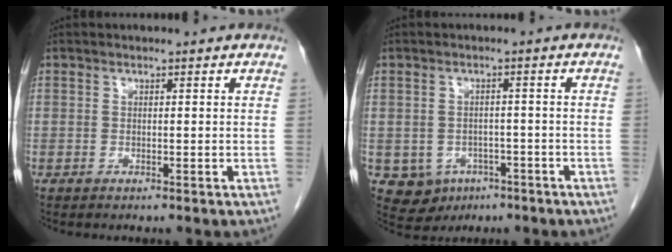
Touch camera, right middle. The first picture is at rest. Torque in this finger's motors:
{"motor_torque": [-0.38, -0.35, -0.03, -0.01]}